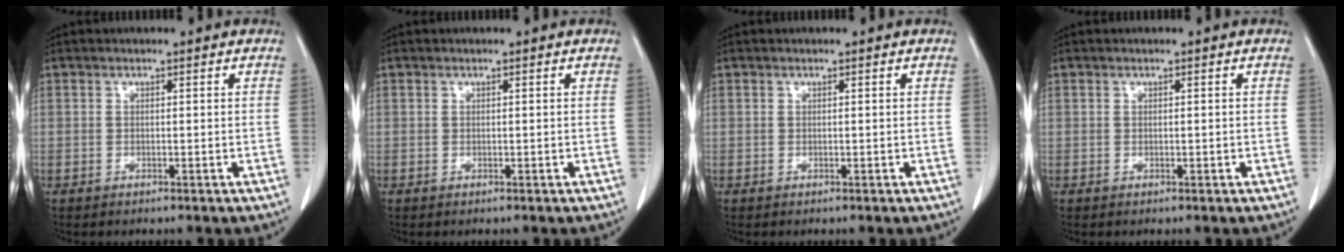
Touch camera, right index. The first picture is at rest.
{"total": 0.0}
{"total": 0.0}
{"total": 0.0}